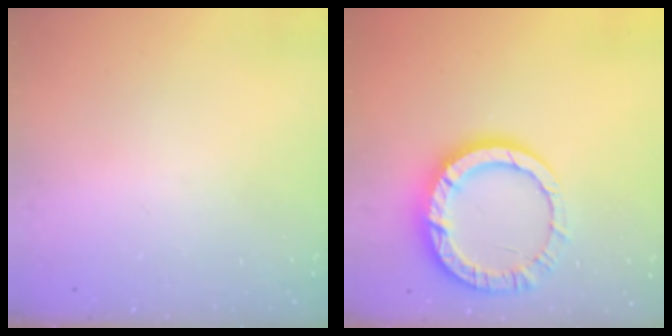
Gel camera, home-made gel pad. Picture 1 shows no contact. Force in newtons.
{"total": 13.6, "press": 13.5, "slide": 1.1}